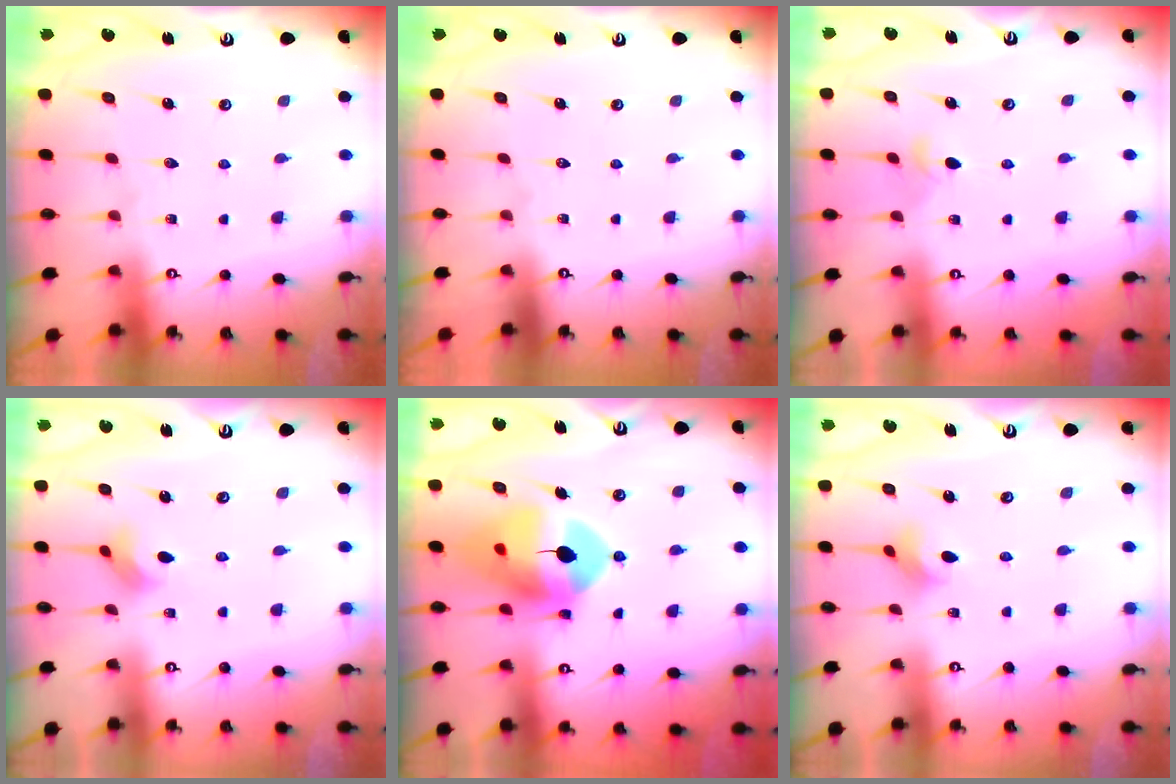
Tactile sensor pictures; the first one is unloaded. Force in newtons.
{"total": 0.0}
{"total": 3.8, "press": 3.7, "slide": 0.8}
{"total": 2.8, "press": 2.8, "slide": 0.1}
{"total": 15.6, "press": 15.4, "slide": 2.6}
{"total": 3.5, "press": 3.4, "slide": 0.7}